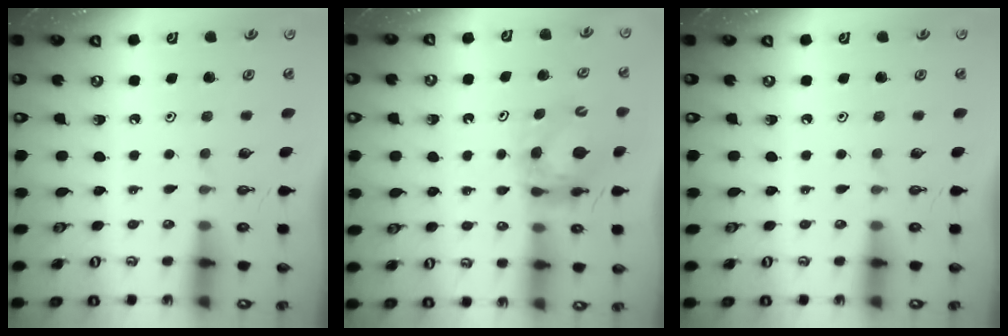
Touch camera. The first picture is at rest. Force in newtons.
{"total": 5.6, "press": 5.6, "slide": 0.4}
{"total": 0.0}